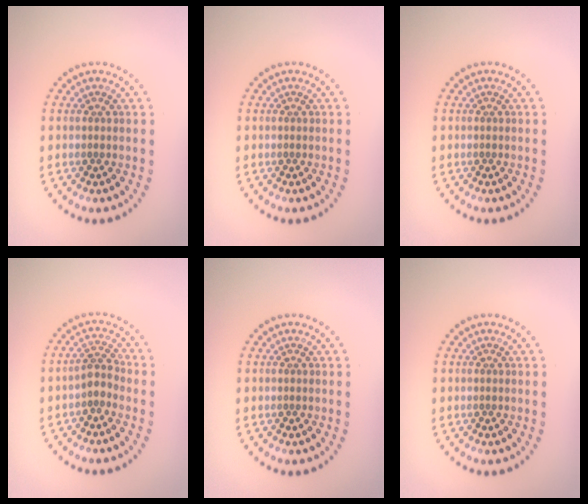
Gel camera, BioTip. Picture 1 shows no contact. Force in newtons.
{"total": 0.0}
{"total": 0.0}
{"total": 2.0, "press": 1.7, "slide": 1.1}
{"total": 0.0}
{"total": 0.0}